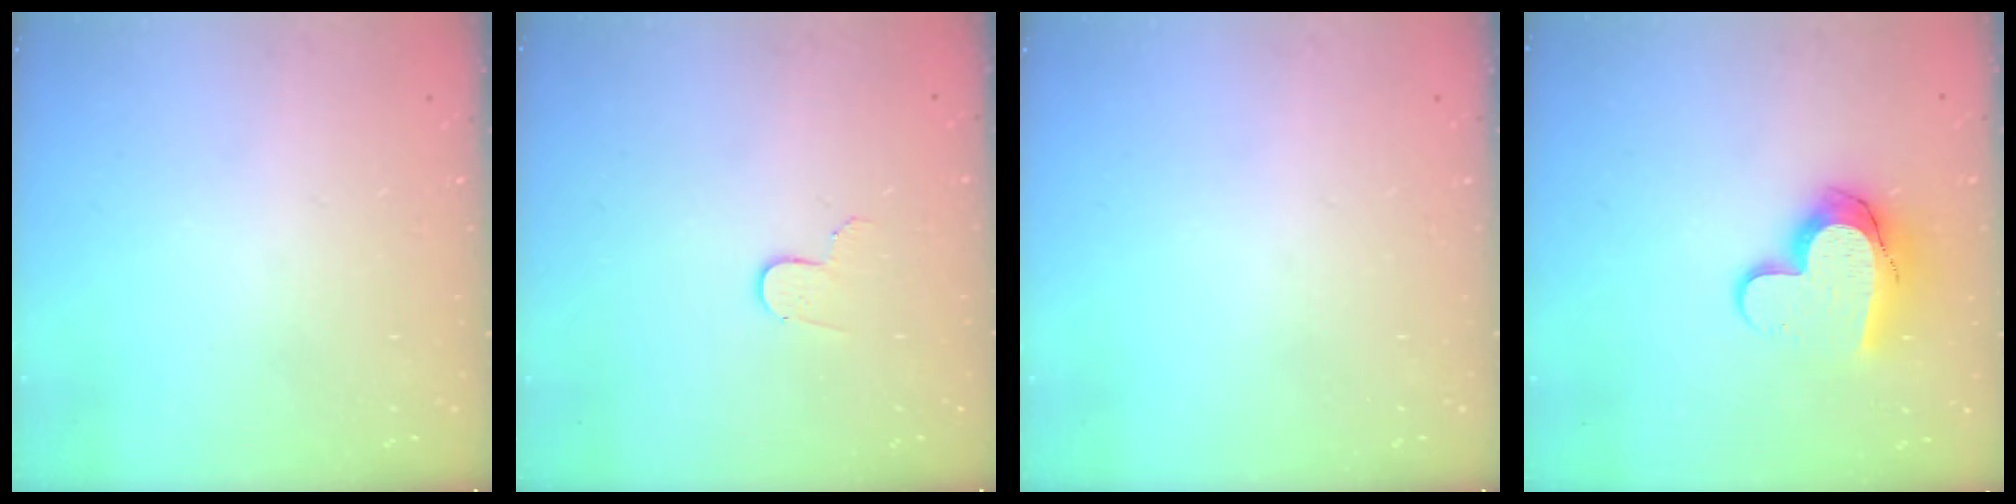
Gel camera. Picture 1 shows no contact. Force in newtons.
{"total": 3.4, "press": 3.4, "slide": 0.3}
{"total": 0.0}
{"total": 12.2, "press": 12.2, "slide": 0.9}